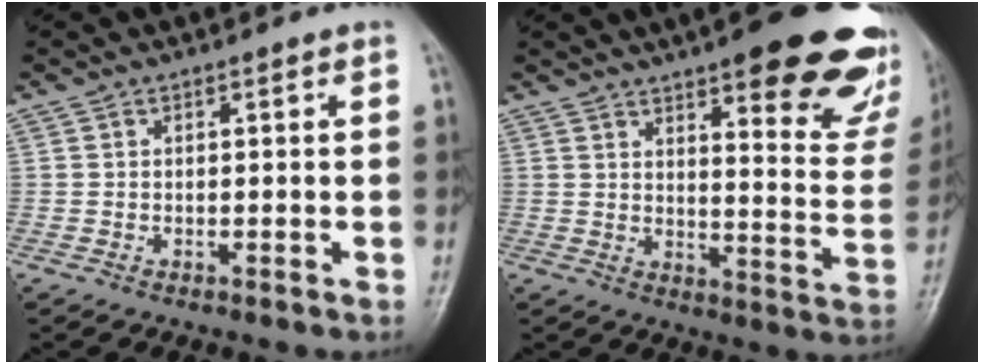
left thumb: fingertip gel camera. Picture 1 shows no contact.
{"total": 23.6, "force": [14.6, 6.6, 17.3], "torque": [-0.181, -0.067, 0.181]}